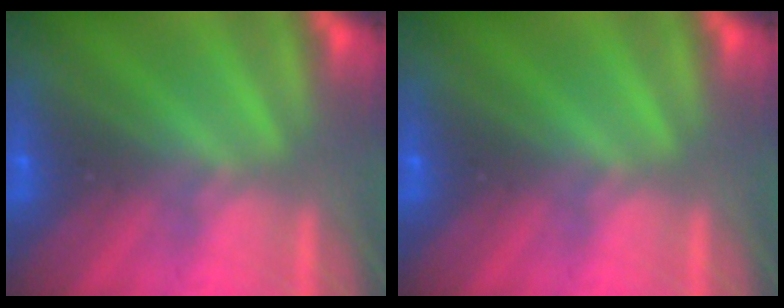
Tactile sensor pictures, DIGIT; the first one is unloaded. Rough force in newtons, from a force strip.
{"total": 0.0}